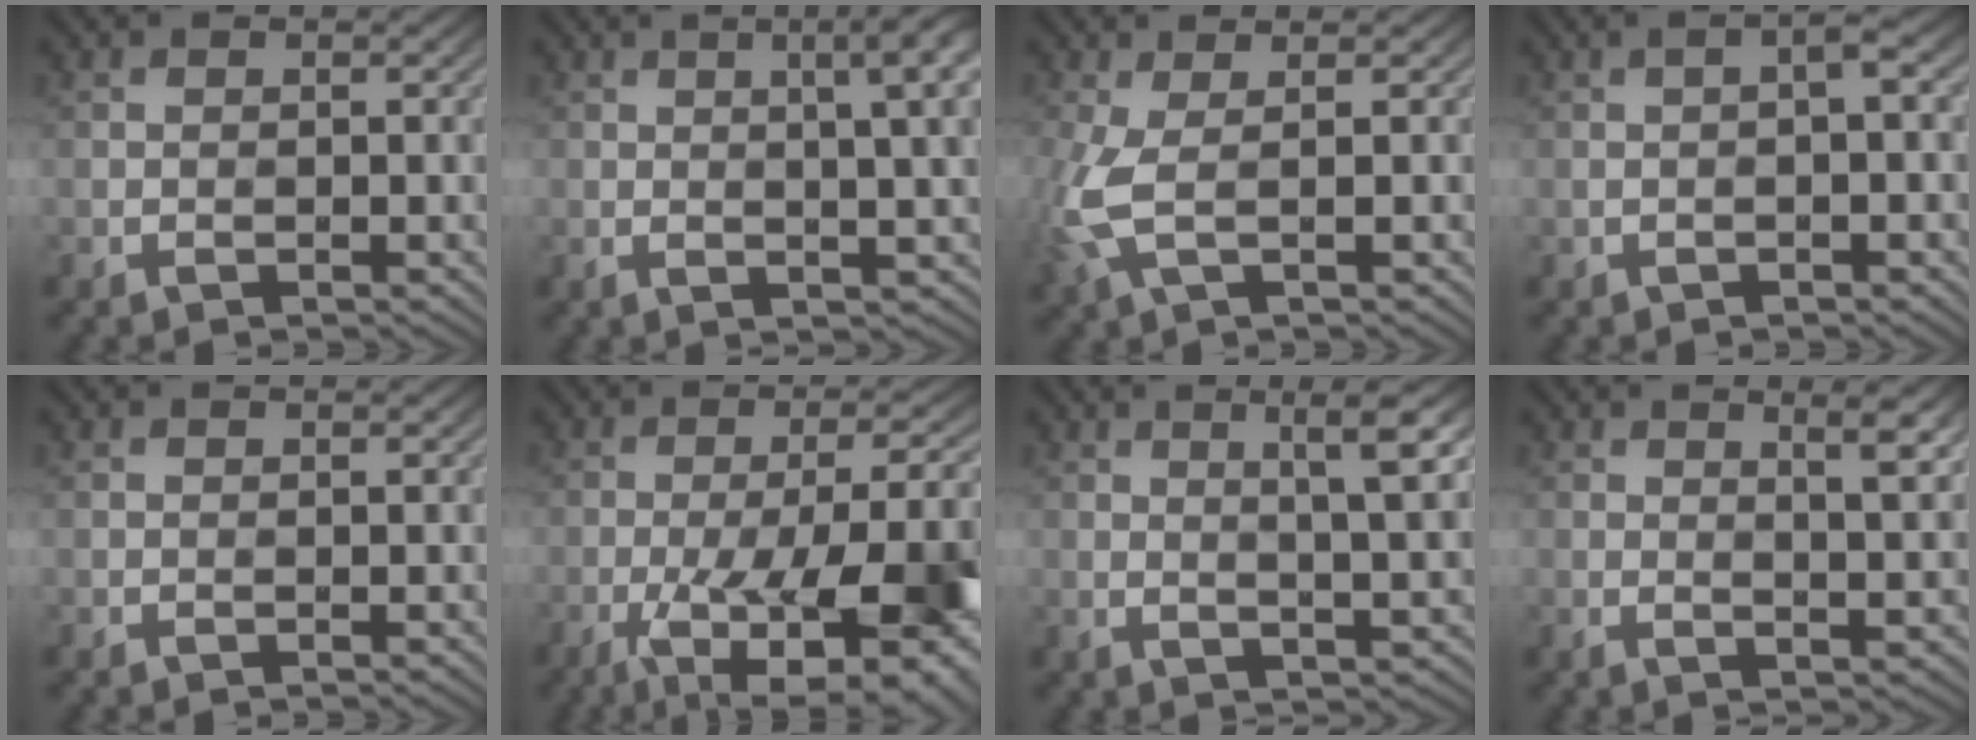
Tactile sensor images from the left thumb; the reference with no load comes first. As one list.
[{"total": 8.1, "force": [1.8, 1.9, 7.7], "torque": [-0.092, 0.015, 0.044]}, {"total": 4.6, "force": [0.5, 1.6, 4.3], "torque": [-0.112, -0.008, 0.006]}, {"total": 2.8, "force": [0.0, 0.1, 2.8], "torque": [-0.037, 0.011, -0.010]}, {"total": 0.0}, {"total": 15.0, "force": [-6.1, 5.0, 12.8], "torque": [-0.201, -0.011, -0.079]}, {"total": 5.0, "force": [2.5, 0.1, 4.4], "torque": [-0.077, 0.012, 0.047]}, {"total": 4.0, "force": [2.2, 0.4, 3.3], "torque": [-0.054, 0.010, 0.039]}]